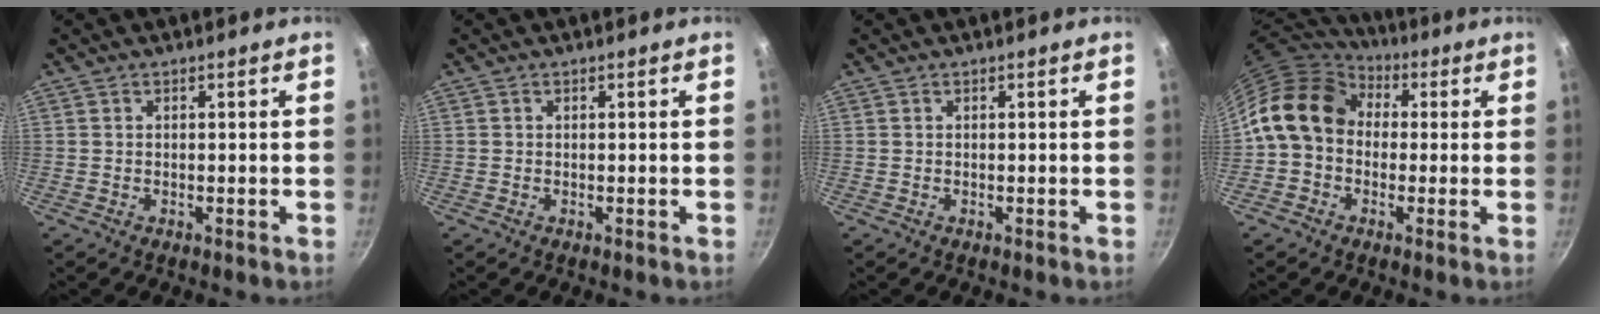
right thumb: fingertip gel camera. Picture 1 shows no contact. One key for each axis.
{"total": 0.0}
{"total": 0.0}
{"total": 14.2, "fx": 1.8, "fy": 11.3, "fz": 8.4, "tx": -0.122, "ty": 0.033, "tz": 0.012}